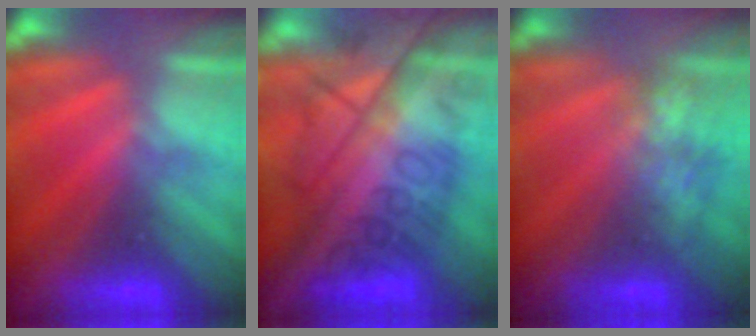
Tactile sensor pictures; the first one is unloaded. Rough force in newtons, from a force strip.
{"total": 9.7}
{"total": 4.9}